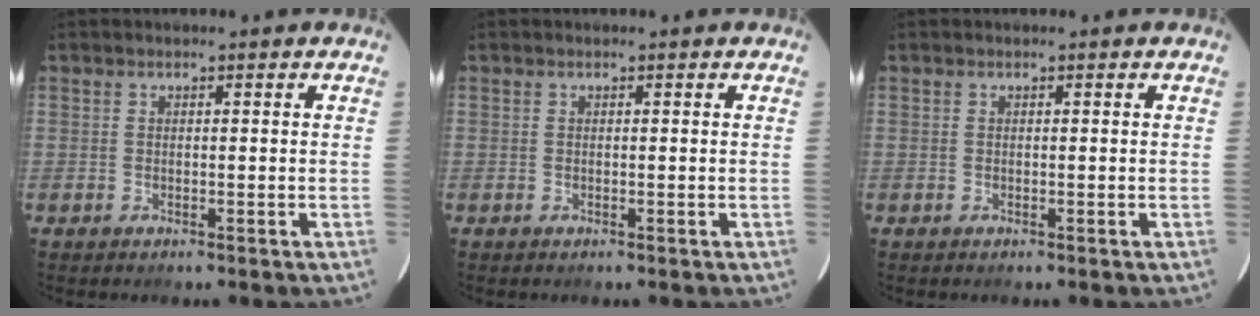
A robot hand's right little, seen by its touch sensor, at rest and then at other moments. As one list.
[{"total": 0.0}, {"total": 0.0}]